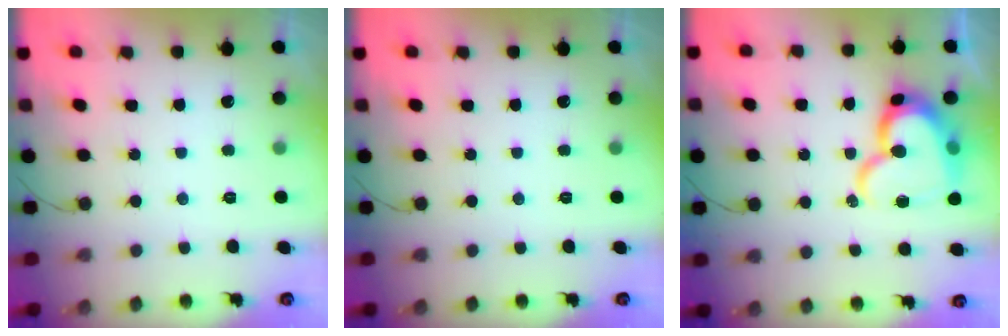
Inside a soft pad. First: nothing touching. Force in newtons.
{"total": 0.0}
{"total": 17.9, "press": 17.8, "slide": 1.3}